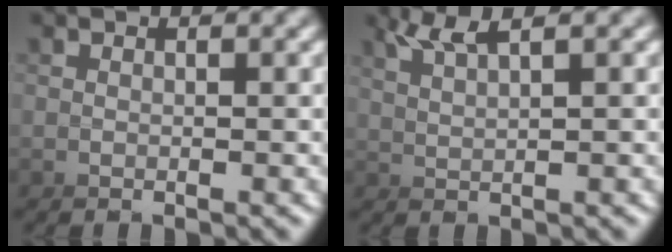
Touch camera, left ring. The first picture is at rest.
{"total": 2.8, "force": [1.6, -2.2, 0.4], "torque": [-0.031, 0.011, 0.029]}